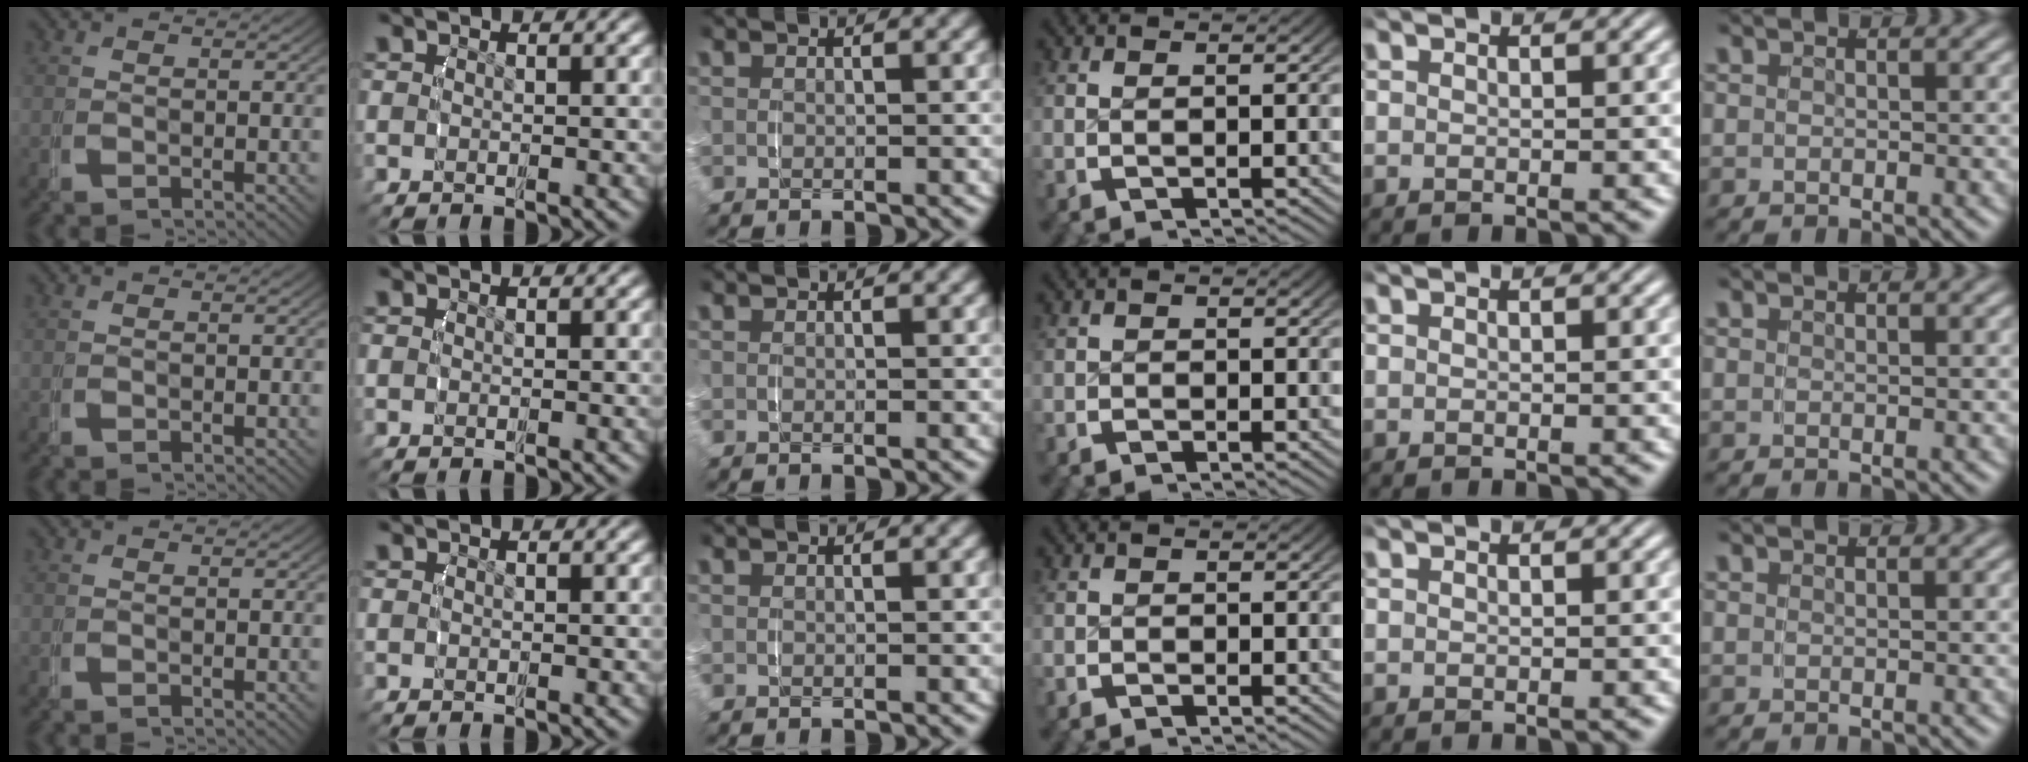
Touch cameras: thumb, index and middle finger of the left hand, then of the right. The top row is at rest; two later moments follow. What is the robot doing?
{"motion": "grasp_and_lifting", "object": "router"}